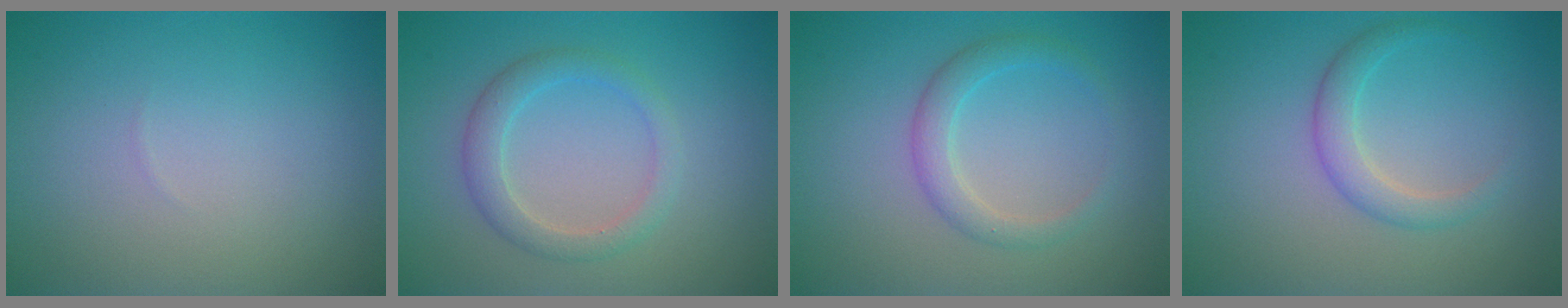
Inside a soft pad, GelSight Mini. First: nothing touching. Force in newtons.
{"total": 2.6, "press": 2.6, "slide": 0.1}
{"total": 2.4, "press": 2.3, "slide": 0.2}
{"total": 2.2, "press": 2.2, "slide": 0.1}